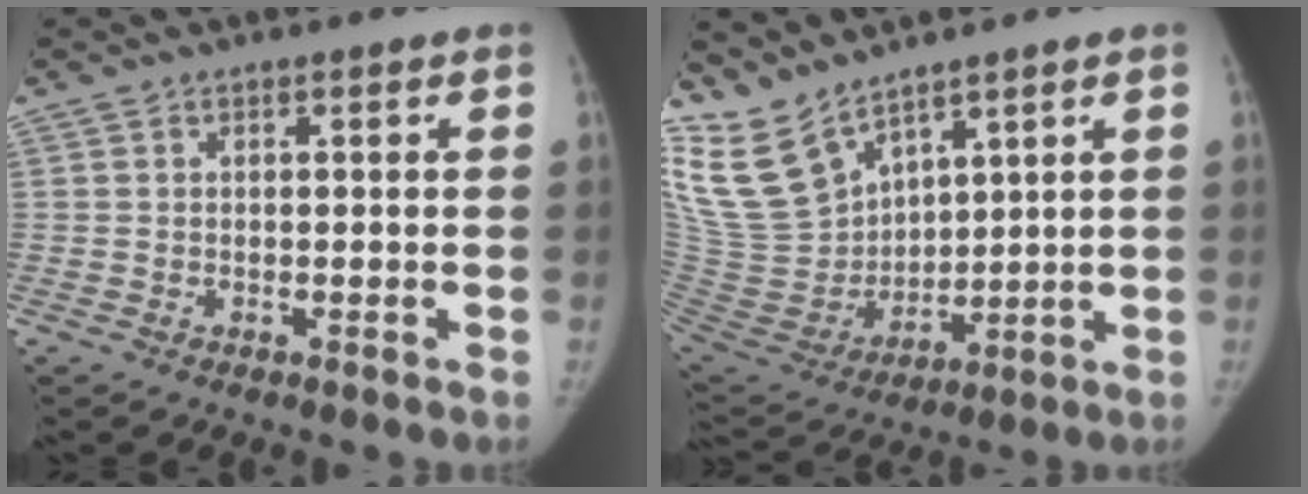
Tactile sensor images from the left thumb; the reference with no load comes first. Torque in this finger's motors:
{"motor_torque": [1.09, -0.37, 1.34, -1.43, 0.39]}